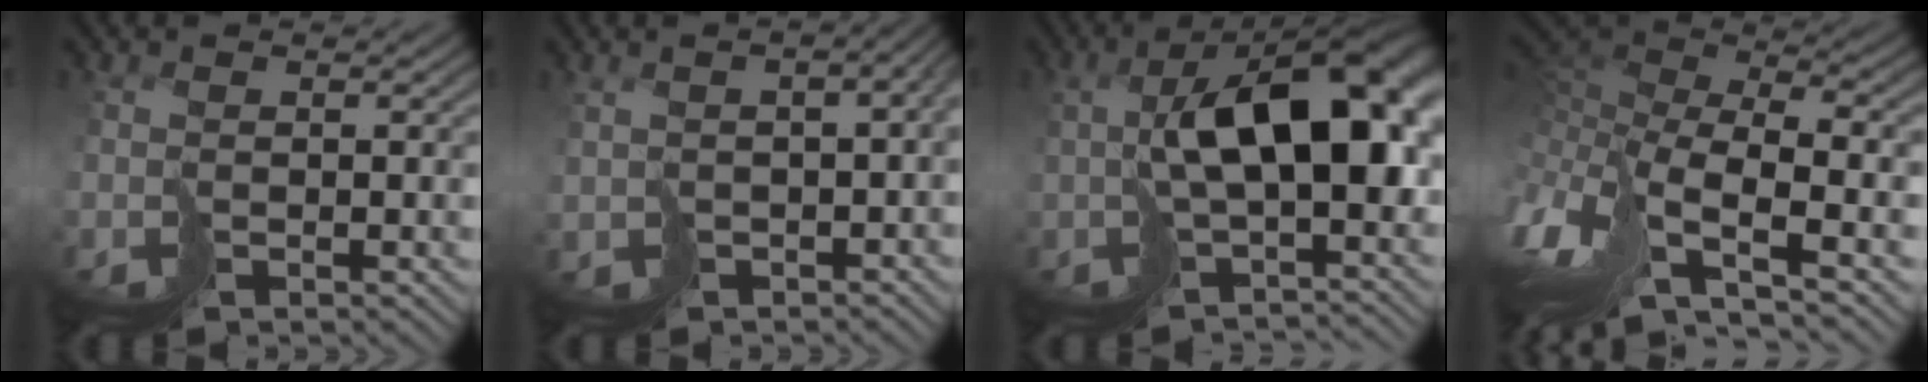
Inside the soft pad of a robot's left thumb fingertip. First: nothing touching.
{"total": 6.4, "force": [-1.2, 3.4, 5.3], "torque": [-0.102, -0.025, 0.004]}
{"total": 13.2, "force": [-0.2, 6.3, 11.6], "torque": [-0.187, -0.002, 0.019]}
{"total": 12.6, "force": [-4.2, 4.8, 10.9], "torque": [-0.307, -0.020, -0.042]}